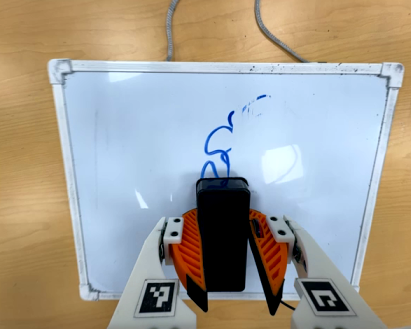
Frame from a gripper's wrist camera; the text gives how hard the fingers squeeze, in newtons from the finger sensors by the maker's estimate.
{"total": 9.7, "left": 9.4, "right": 9.9}